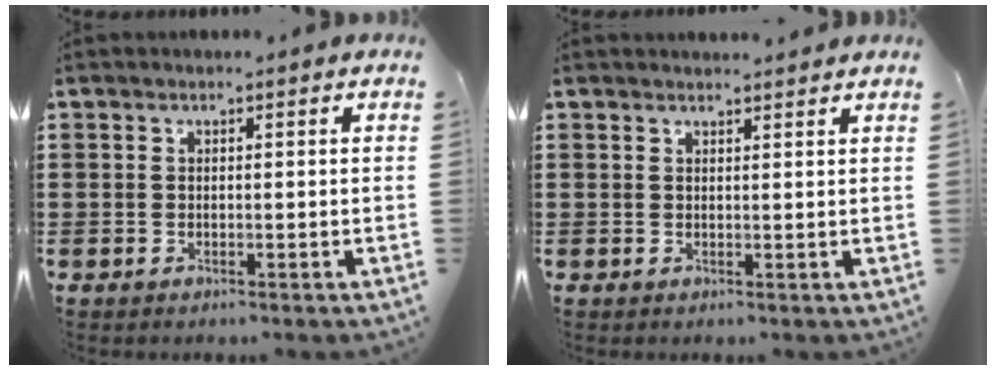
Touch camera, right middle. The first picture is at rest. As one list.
[{"total": 1.3, "force": [1.3, 0.0, 0.1], "torque": [0.003, -0.003, 0.023]}]